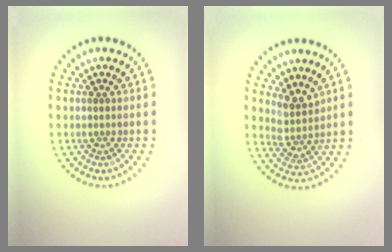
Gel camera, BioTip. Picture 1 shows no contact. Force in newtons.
{"total": 2.5, "press": 1.9, "slide": 1.7}